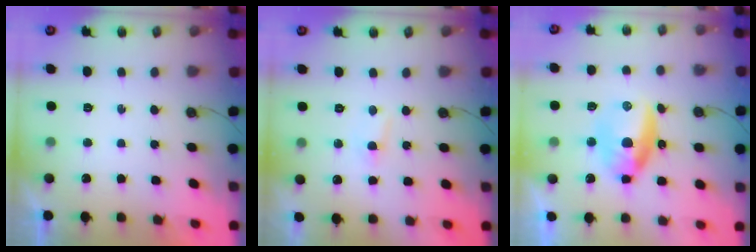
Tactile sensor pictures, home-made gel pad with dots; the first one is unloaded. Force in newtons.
{"total": 3.3, "press": 3.2, "slide": 0.5}
{"total": 9.9, "press": 9.8, "slide": 1.0}